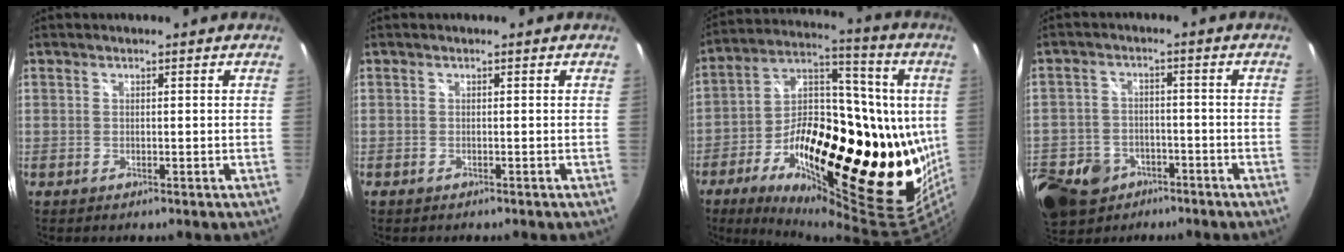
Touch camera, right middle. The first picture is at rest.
{"total": 0.0}
{"total": 32.7, "force": [-3.8, 15.4, 28.6], "torque": [-0.461, 0.020, -0.043]}
{"total": 17.2, "force": [-8.7, 12.9, 7.3], "torque": [-0.226, -0.008, -0.133]}